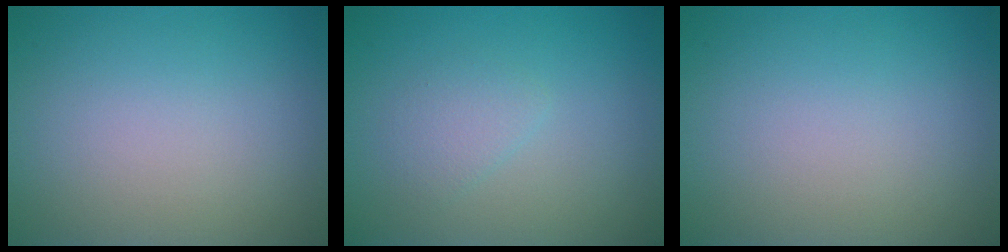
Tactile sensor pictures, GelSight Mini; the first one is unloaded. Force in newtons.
{"total": 1.5, "press": 1.5, "slide": 0.1}
{"total": 0.0}